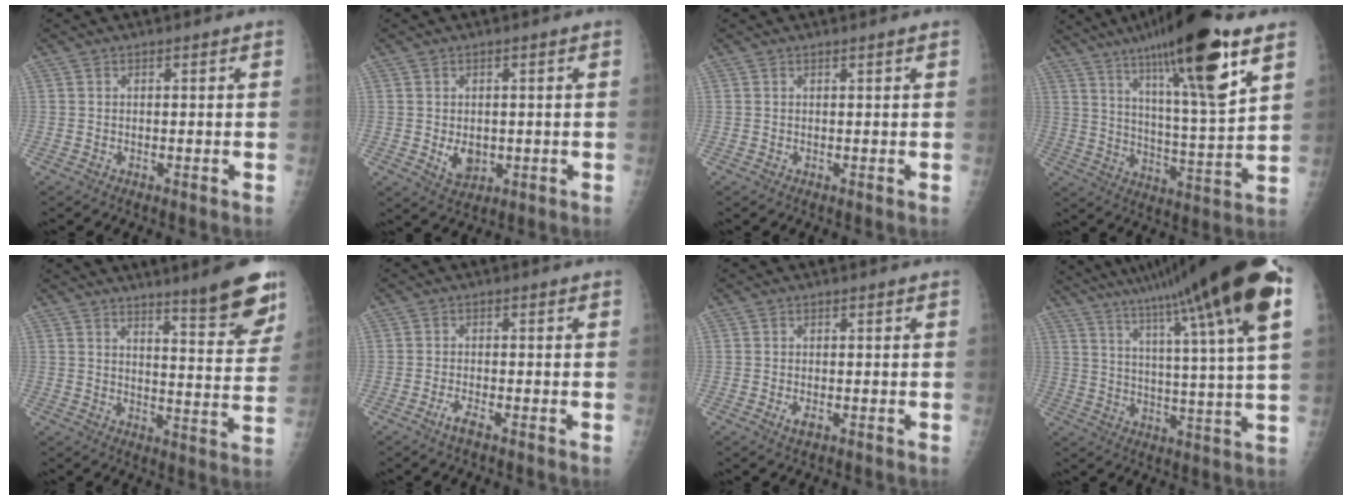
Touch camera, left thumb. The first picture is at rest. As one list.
[{"total": 4.5, "force": [-0.4, 3.4, 2.9], "torque": [-0.030, -0.006, 0.006]}, {"total": 0.5, "force": [0.5, 0.0, 0.2], "torque": [-0.006, 0.001, 0.007]}, {"total": 22.1, "force": [12.9, 3.4, 17.7], "torque": [-0.278, -0.048, 0.208]}, {"total": 12.8, "force": [9.3, 1.9, 8.6], "torque": [-0.083, -0.067, 0.126]}, {"total": 2.2, "force": [-1.4, 0.4, 1.7], "torque": [-0.042, 0.003, -0.032]}, {"total": 1.8, "force": [-0.5, 1.0, 1.4], "torque": [-0.025, -0.002, -0.008]}, {"total": 27.9, "force": [17.2, 2.1, 21.9], "torque": [-0.332, -0.038, 0.250]}]